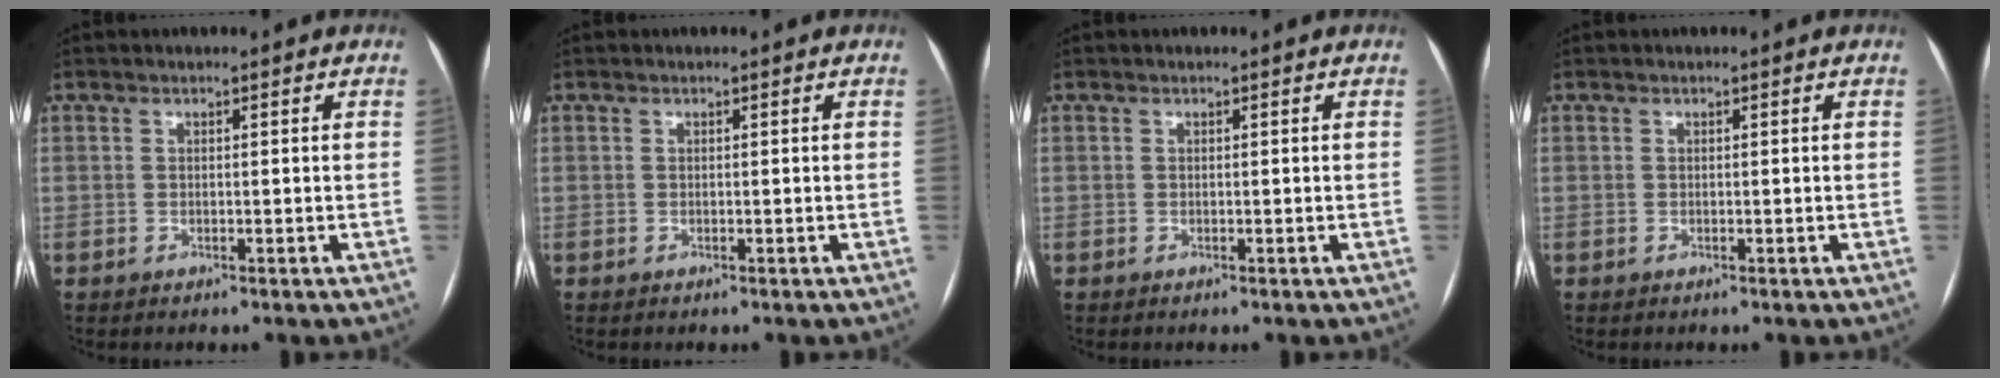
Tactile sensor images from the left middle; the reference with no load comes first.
{"total": 0.0}
{"total": 0.0}
{"total": 0.0}